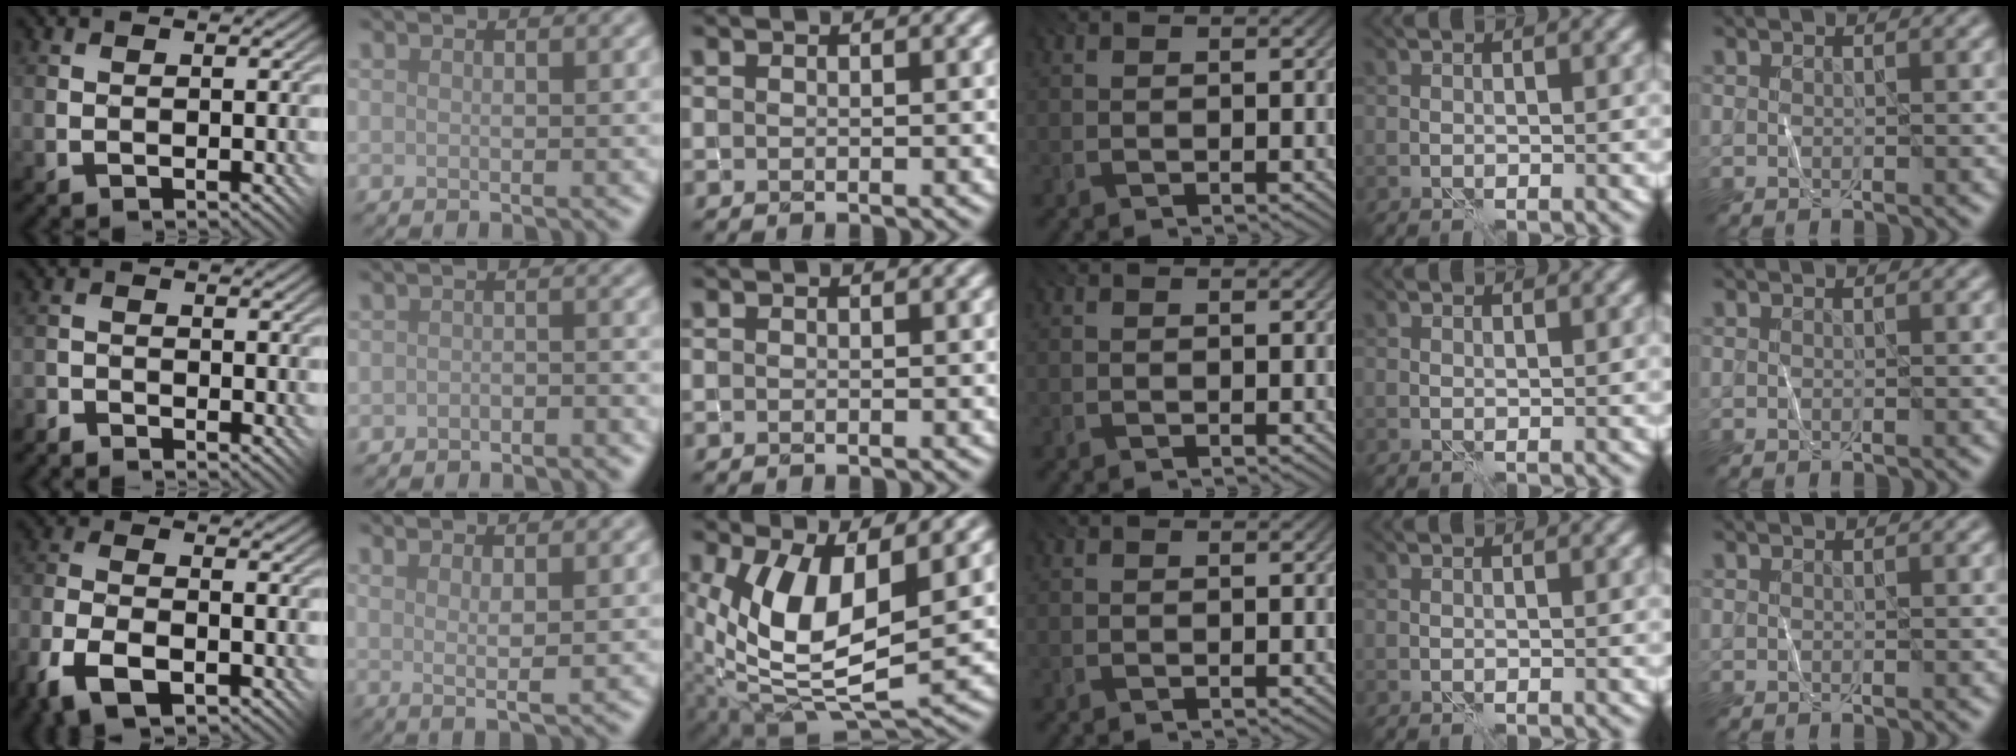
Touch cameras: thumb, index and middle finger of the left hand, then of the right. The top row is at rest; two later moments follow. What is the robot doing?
{"motion": "fold", "object": "shorts"}